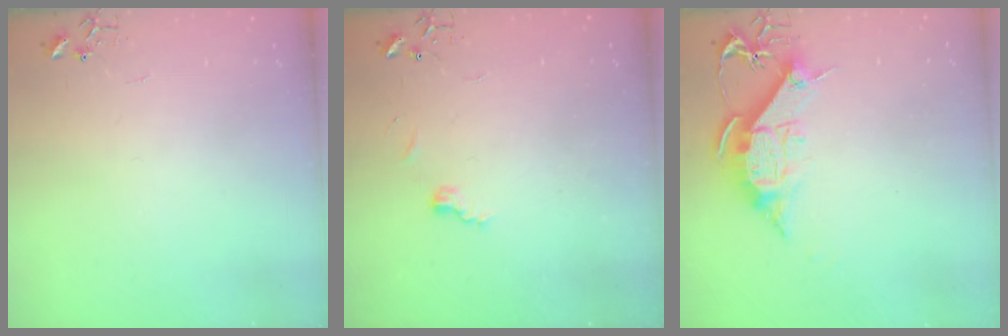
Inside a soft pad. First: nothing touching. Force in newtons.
{"total": 5.5, "press": 5.5, "slide": 0.6}
{"total": 11.9, "press": 11.9, "slide": 0.7}